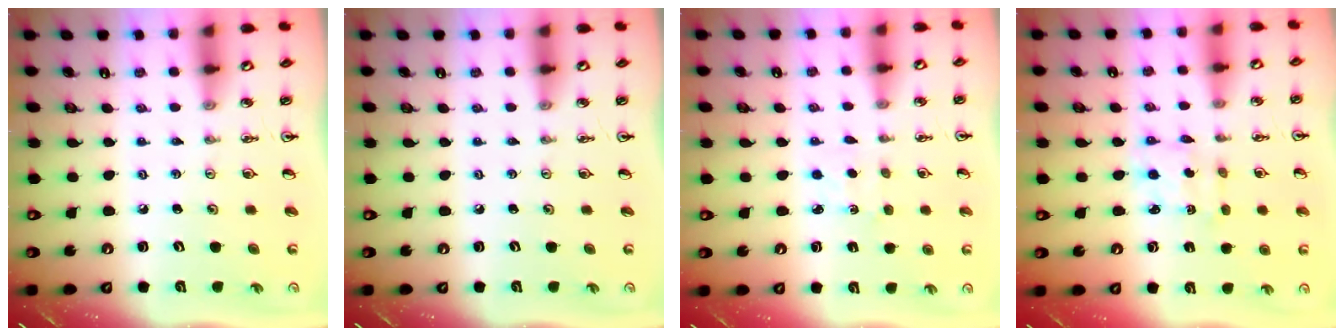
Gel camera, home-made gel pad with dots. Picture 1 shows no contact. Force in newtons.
{"total": 0.0}
{"total": 1.6, "press": 1.6, "slide": 0.3}
{"total": 2.3, "press": 2.2, "slide": 0.7}